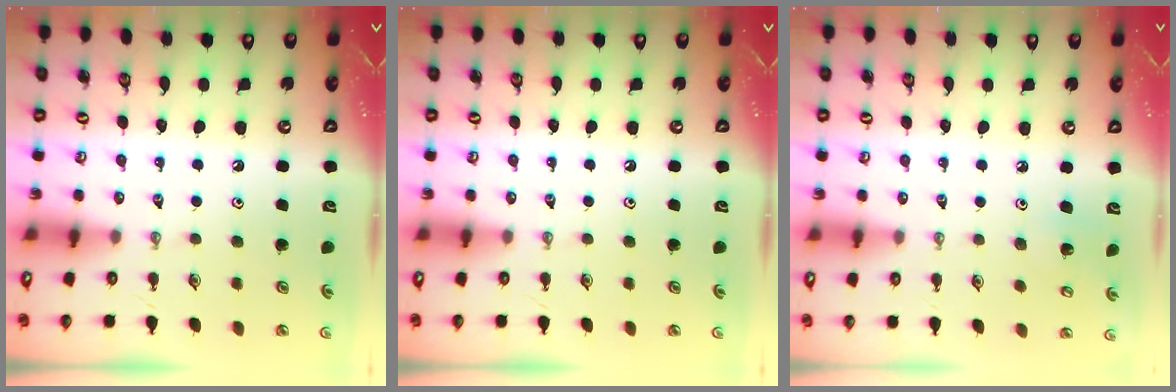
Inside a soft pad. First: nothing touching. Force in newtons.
{"total": 0.0}
{"total": 4.3, "press": 4.3, "slide": 0.3}